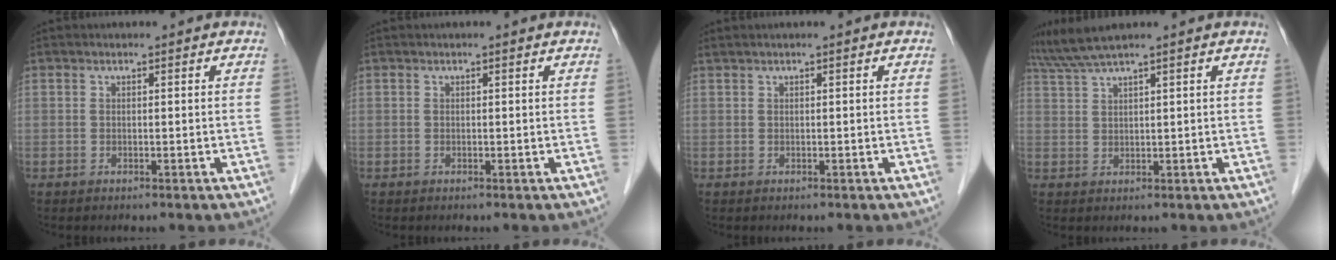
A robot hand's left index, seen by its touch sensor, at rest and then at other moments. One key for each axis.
{"total": 0.0}
{"total": 0.6, "fx": 0.5, "fy": -0.1, "fz": 0.3, "tx": -0.007, "ty": 0.007, "tz": 0.014}
{"total": 4.5, "fx": 3.8, "fy": -1.0, "fz": 2.0, "tx": -0.055, "ty": 0.014, "tz": 0.086}